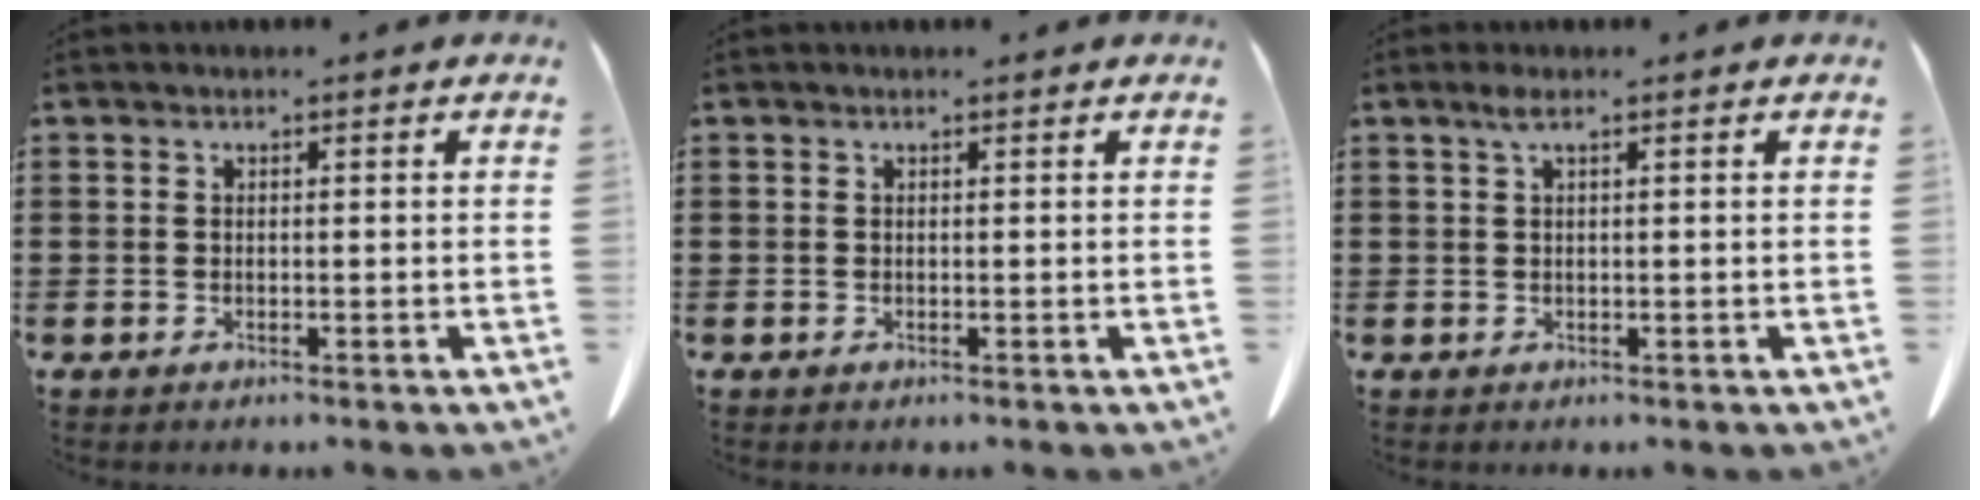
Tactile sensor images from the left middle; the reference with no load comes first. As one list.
[{"total": 0.0}, {"total": 1.5, "force": [0.6, 0.1, 1.4], "torque": [-0.029, 0.003, 0.010]}]